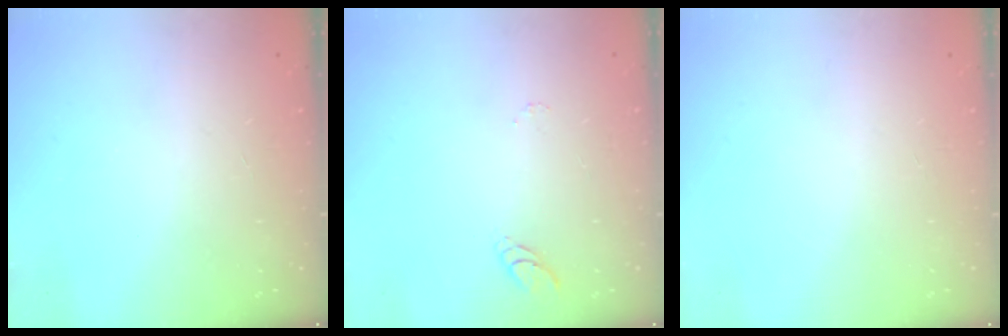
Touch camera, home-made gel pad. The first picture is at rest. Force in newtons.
{"total": 5.8, "press": 5.8, "slide": 0.6}
{"total": 0.0}